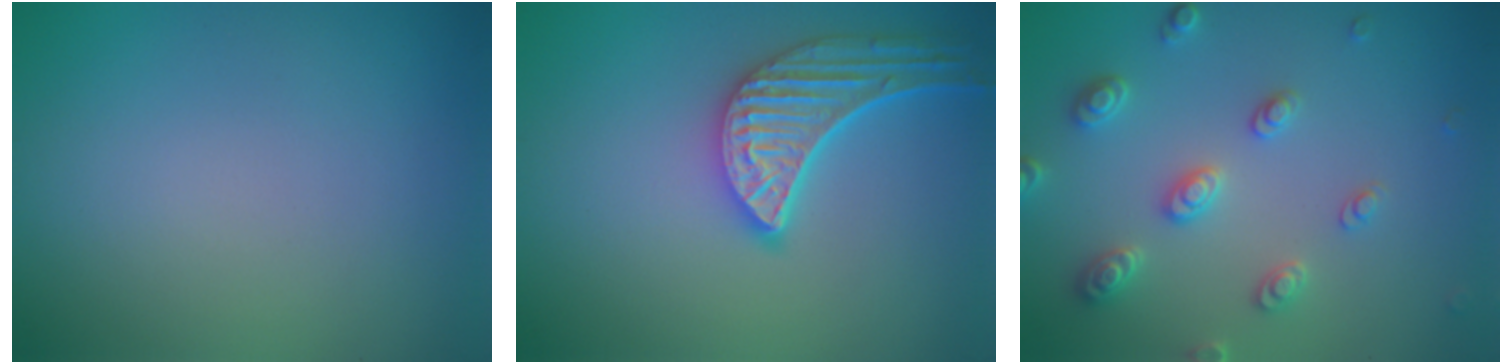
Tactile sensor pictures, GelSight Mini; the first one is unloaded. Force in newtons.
{"total": 5.1, "press": 4.2, "slide": 2.9}
{"total": 3.5, "press": 3.2, "slide": 1.3}